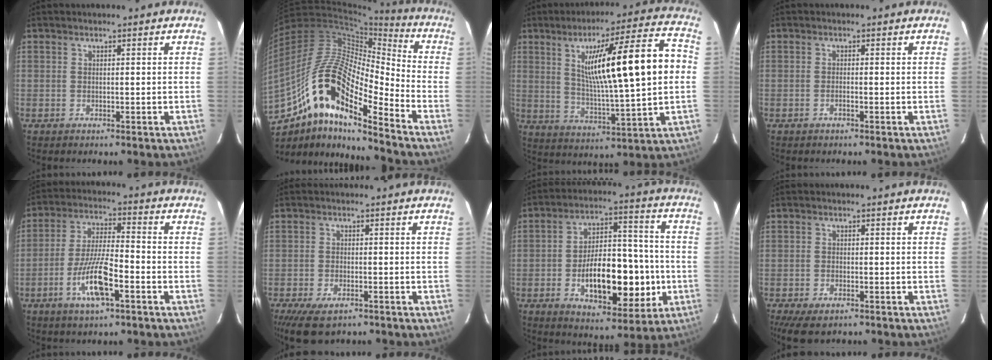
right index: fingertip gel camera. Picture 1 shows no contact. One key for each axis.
{"total": 18.2, "fx": -9.7, "fy": 4.4, "fz": 14.7, "tx": -0.280, "ty": 0.033, "tz": -0.165}
{"total": 19.6, "fx": 3.0, "fy": 1.2, "fz": 19.3, "tx": -0.300, "ty": 0.015, "tz": 0.045}
{"total": 0.6, "fx": -0.3, "fy": 0.1, "fz": 0.5, "tx": -0.013, "ty": 0.001, "tz": -0.005}
{"total": 10.0, "fx": -4.3, "fy": 1.8, "fz": 8.9, "tx": -0.178, "ty": -0.004, "tz": -0.077}
{"total": 7.3, "fx": -5.1, "fy": 3.1, "fz": 4.2, "tx": -0.078, "ty": -0.010, "tz": -0.082}
{"total": 16.5, "fx": -3.7, "fy": 7.0, "fz": 14.5, "tx": -0.232, "ty": 0.019, "tz": -0.050}
{"total": 6.7, "fx": -4.8, "fy": 2.9, "fz": 3.7, "tx": -0.071, "ty": -0.011, "tz": -0.076}